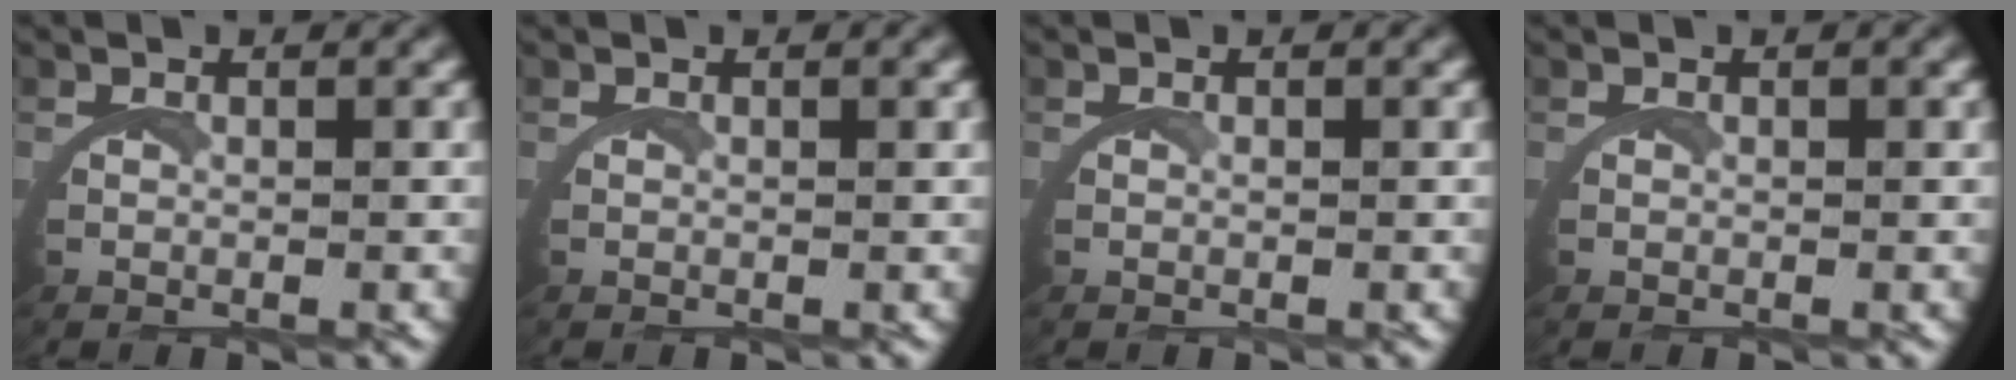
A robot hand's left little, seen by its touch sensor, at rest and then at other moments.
{"total": 0.5, "force": [0.2, -0.5, 0.1], "torque": [-0.003, -0.001, 0.005]}
{"total": 0.0}
{"total": 0.0}